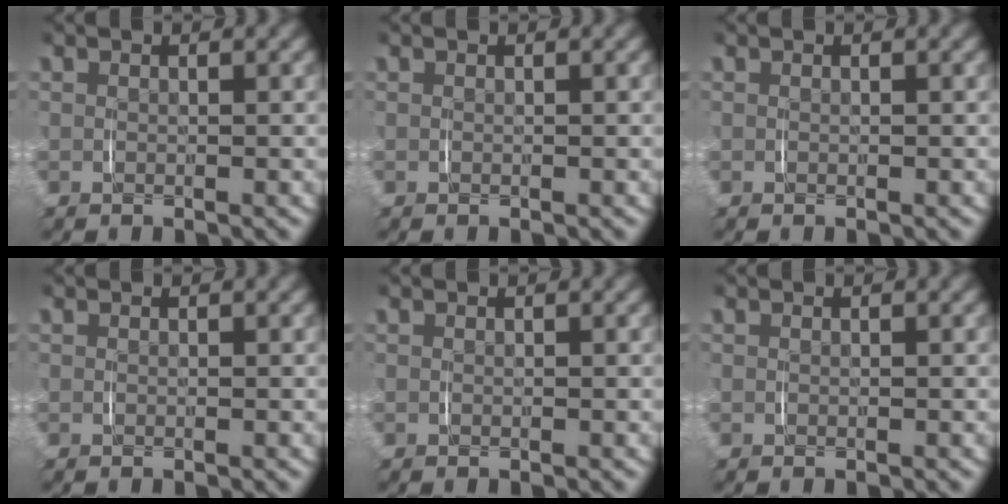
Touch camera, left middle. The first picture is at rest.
{"total": 0.0}
{"total": 0.0}
{"total": 0.0}
{"total": 0.0}
{"total": 0.0}